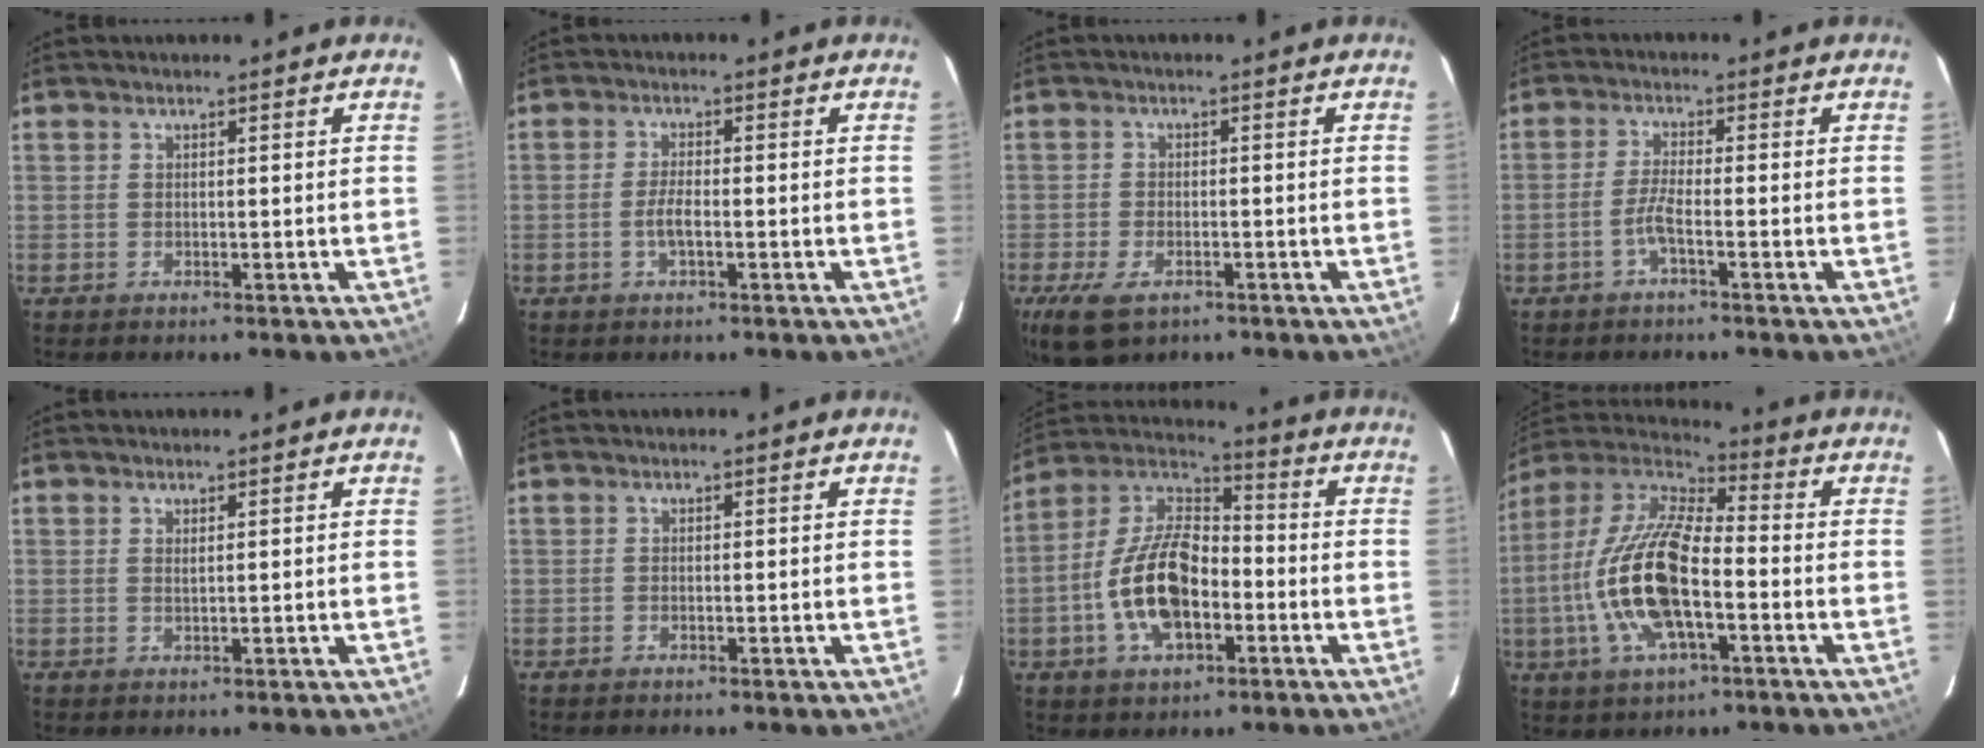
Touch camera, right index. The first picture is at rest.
{"total": 2.8, "force": [-1.0, 0.7, 2.5], "torque": [-0.054, -0.001, -0.019]}
{"total": 8.0, "force": [-4.6, 4.2, 5.0], "torque": [-0.126, -0.025, -0.082]}
{"total": 3.0, "force": [-1.6, 0.0, 2.5], "torque": [-0.060, 0.003, -0.035]}
{"total": 0.6, "force": [0.4, 0.0, 0.5], "torque": [-0.009, 0.001, 0.008]}
{"total": 0.0}
{"total": 15.8, "force": [-4.4, 8.5, 12.6], "torque": [-0.255, 0.016, -0.078]}
{"total": 18.9, "force": [-4.3, 7.3, 16.9], "torque": [-0.347, -0.003, -0.089]}